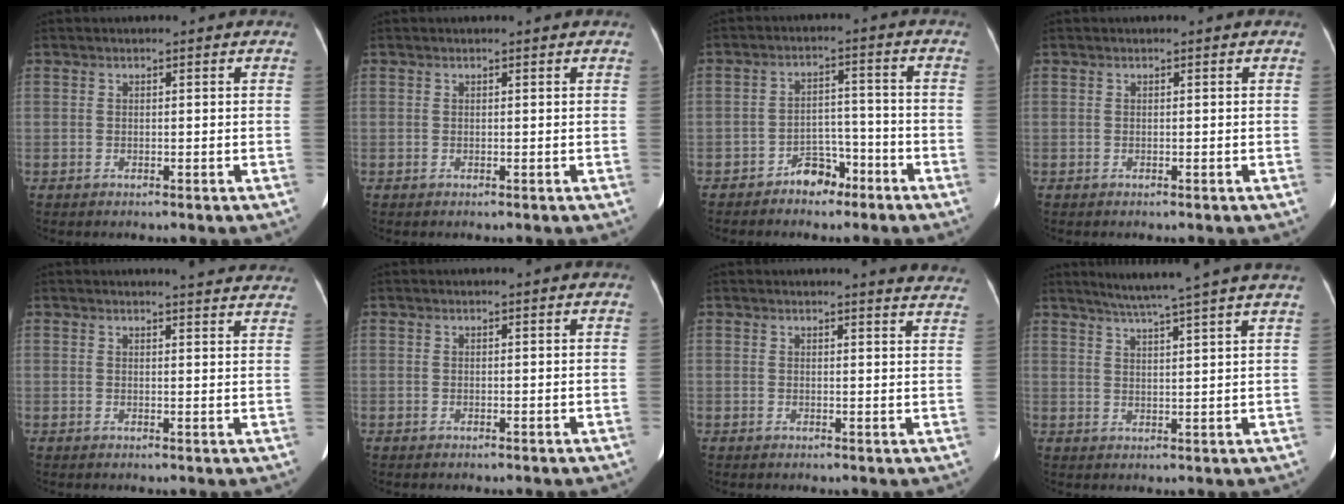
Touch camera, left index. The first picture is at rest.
{"total": 0.6, "force": [0.5, 0.2, 0.1], "torque": [-0.007, 0.013, 0.006]}
{"total": 5.0, "force": [-3.8, 2.6, 1.9], "torque": [-0.030, 0.012, -0.059]}
{"total": 0.0}
{"total": 9.3, "force": [8.9, 0.6, 2.6], "torque": [-0.022, -0.020, 0.079]}
{"total": 0.0}
{"total": 8.2, "force": [8.0, 0.3, 1.7], "torque": [-0.004, -0.037, 0.057]}
{"total": 10.9, "force": [9.1, -1.8, 5.7], "torque": [-0.091, 0.008, 0.117]}